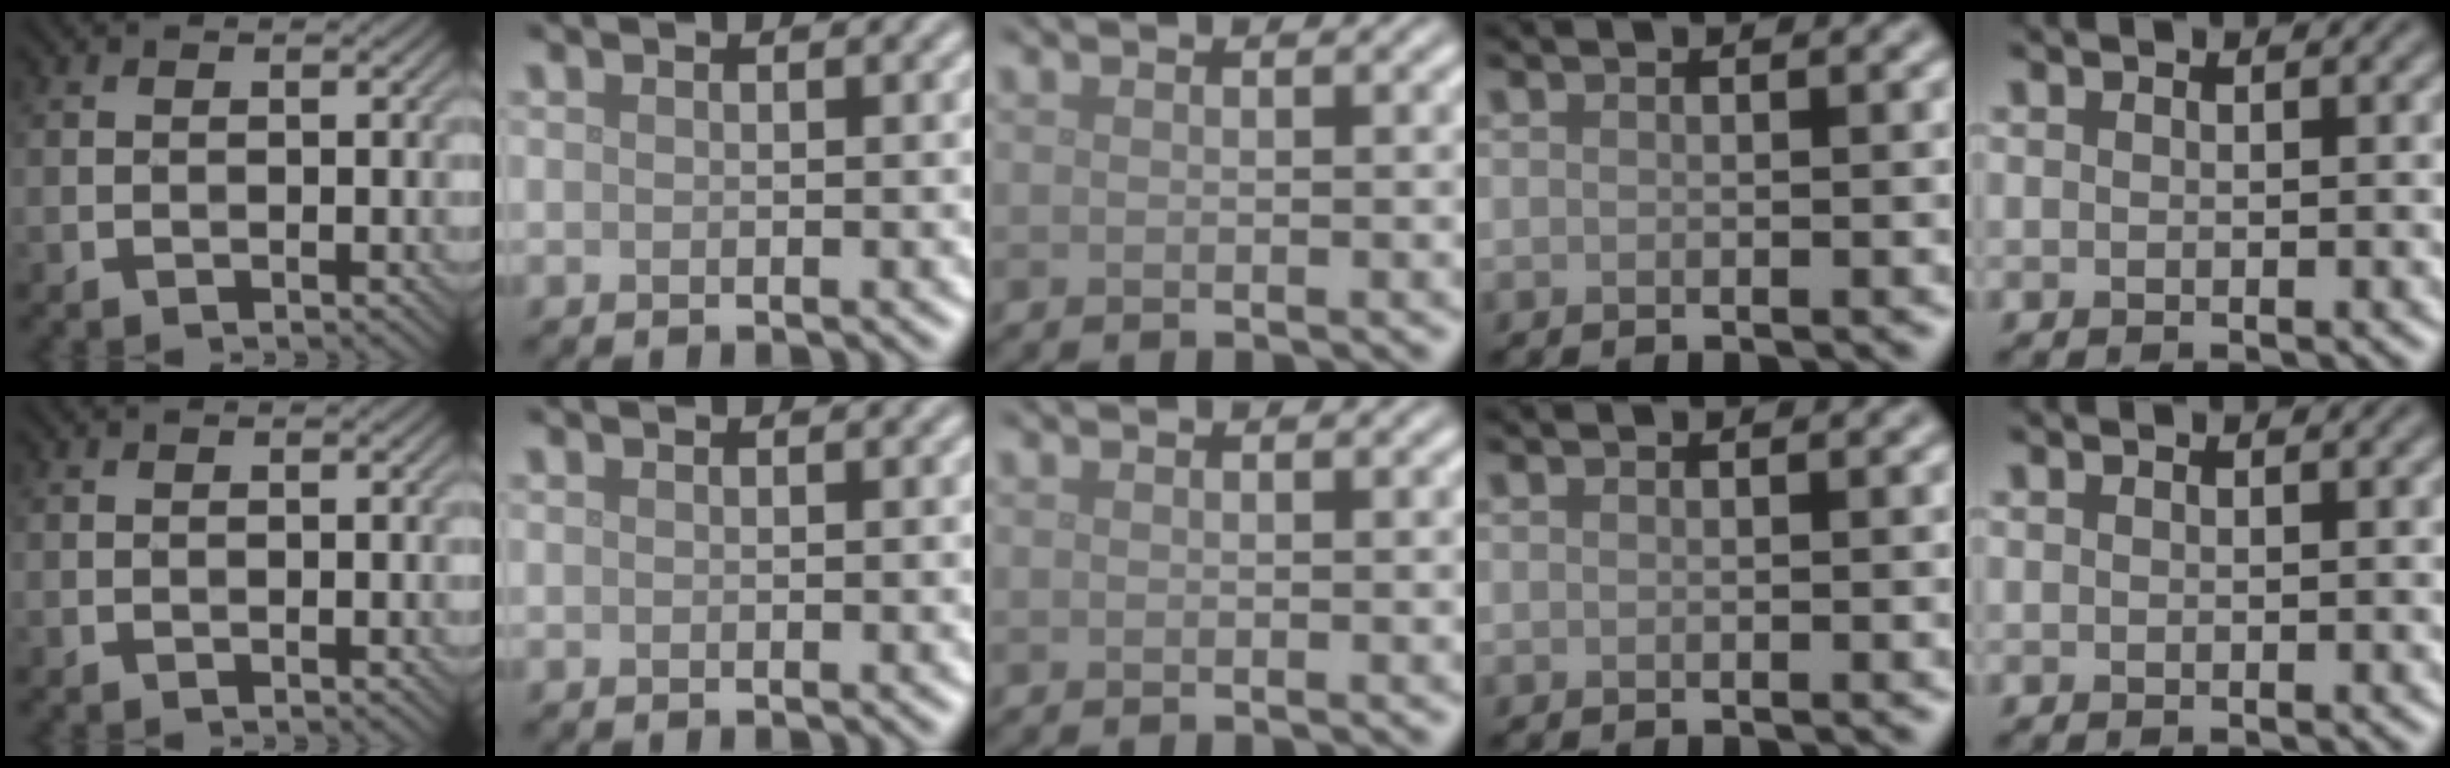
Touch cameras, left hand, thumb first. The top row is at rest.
{}